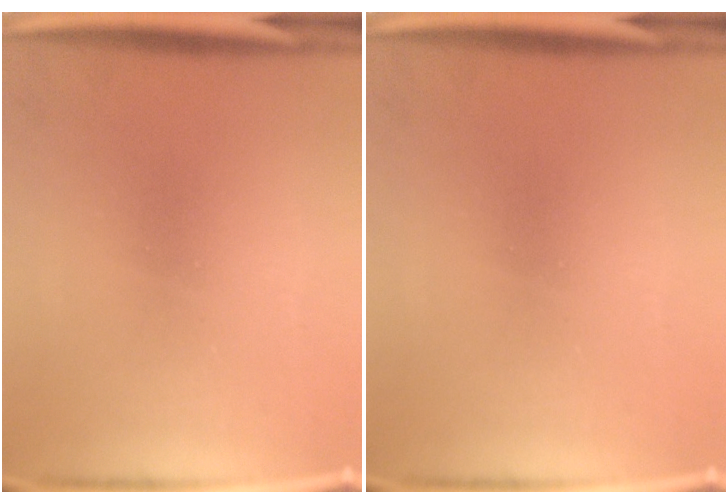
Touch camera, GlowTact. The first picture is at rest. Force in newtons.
{"total": 0.0}